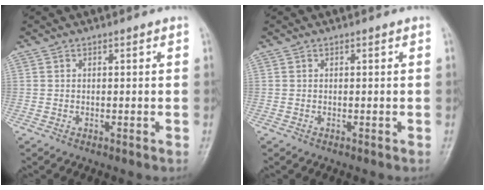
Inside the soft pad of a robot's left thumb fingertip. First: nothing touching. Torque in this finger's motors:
{"motor_torque": [0.00, 0.00, 0.00, 0.00, 0.00]}